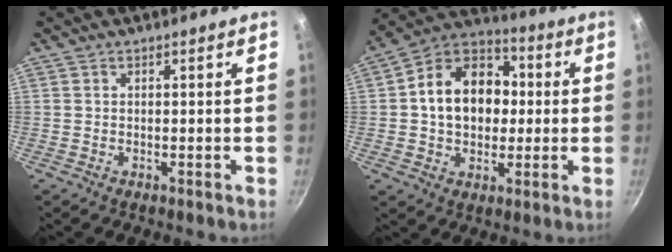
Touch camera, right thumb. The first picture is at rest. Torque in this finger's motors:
{"motor_torque": [-0.56, 1.18, 0.52, 0.18, 0.14]}